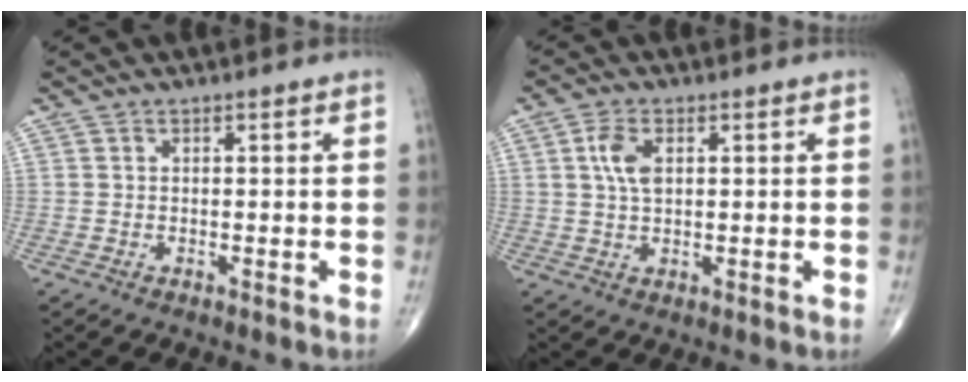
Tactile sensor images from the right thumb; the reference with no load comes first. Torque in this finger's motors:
{"motor_torque": [1.08, 1.01, 0.79, 0.24, 0.08]}